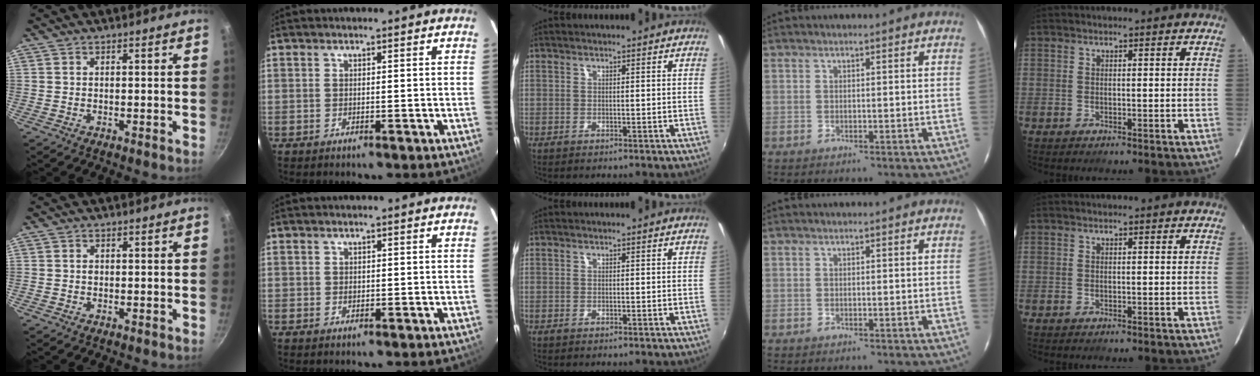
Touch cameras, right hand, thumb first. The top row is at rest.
{"thumb": {"total": 0.5, "force": [0.0, 0.4, 0.2], "torque": [-0.002, 0.002, 0.000]}, "index": {"total": 0.7, "force": [0.0, 0.7, 0.2], "torque": [0.000, 0.001, 0.000]}}